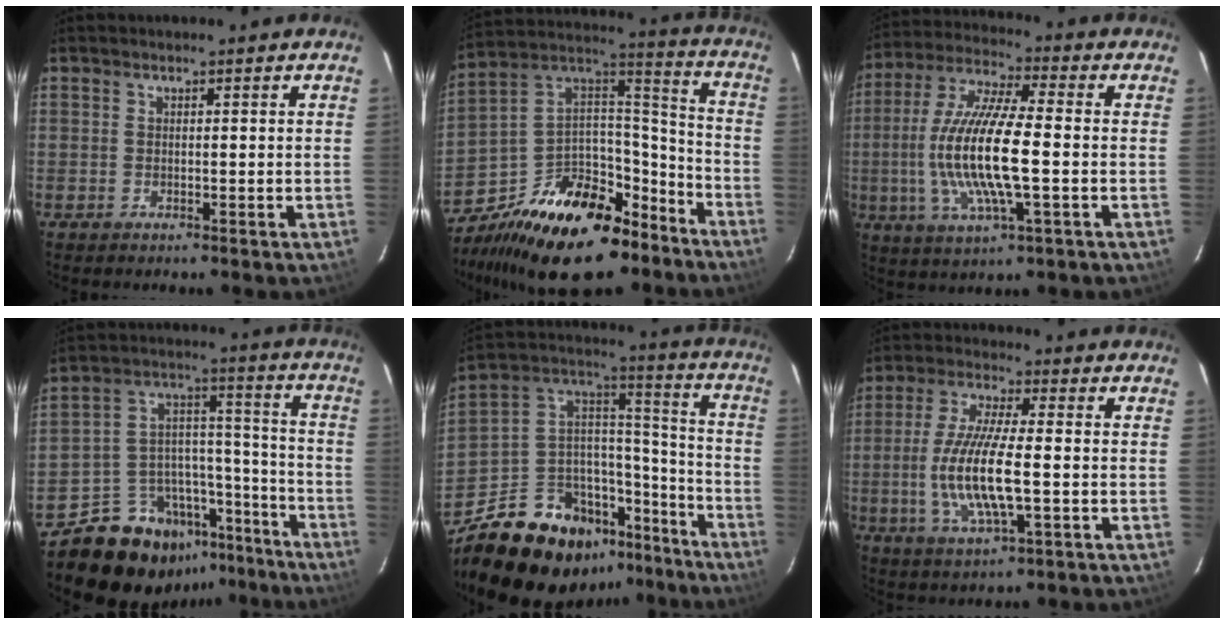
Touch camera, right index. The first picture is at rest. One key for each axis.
{"total": 28.2, "fx": -18.9, "fy": 14.0, "fz": 15.7, "tx": -0.292, "ty": 0.040, "tz": -0.281}
{"total": 16.7, "fx": -2.1, "fy": 3.1, "fz": 16.2, "tx": -0.328, "ty": -0.003, "tz": -0.040}
{"total": 19.4, "fx": -15.2, "fy": 10.9, "fz": 5.3, "tx": -0.104, "ty": 0.077, "tz": -0.211}
{"total": 25.5, "fx": -18.0, "fy": 13.6, "fz": 11.9, "tx": -0.219, "ty": 0.070, "tz": -0.257}
{"total": 13.4, "fx": -2.2, "fy": 3.2, "fz": 12.9, "tx": -0.264, "ty": -0.007, "tz": -0.041}